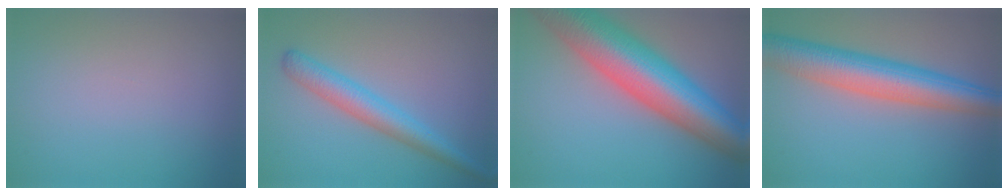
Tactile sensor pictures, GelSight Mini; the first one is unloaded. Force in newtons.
{"total": 3.8, "press": 3.8, "slide": 0.3}
{"total": 13.0, "press": 13.0, "slide": 0.5}
{"total": 7.7, "press": 7.7, "slide": 0.2}